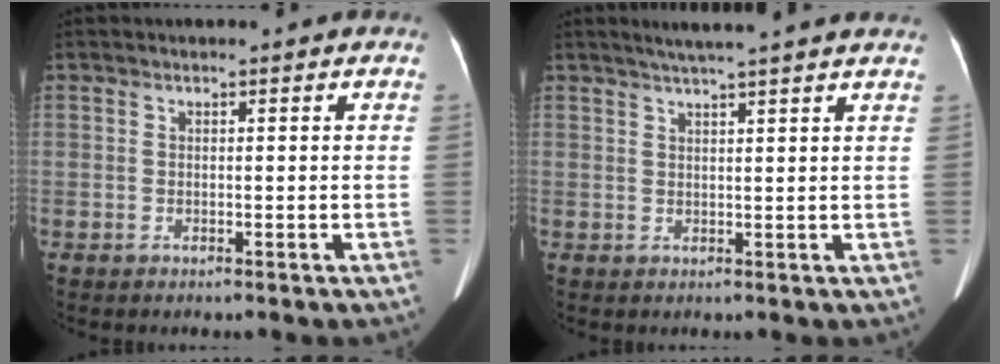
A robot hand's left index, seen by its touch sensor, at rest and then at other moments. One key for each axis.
{"total": 9.3, "fx": 7.9, "fy": -0.3, "fz": 4.9, "tx": -0.073, "ty": 0.028, "tz": 0.092}